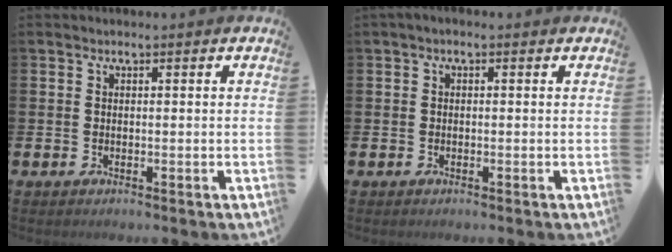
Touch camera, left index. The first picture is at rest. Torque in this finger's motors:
{"motor_torque": [1.09, -1.05, 0.36, 0.17]}